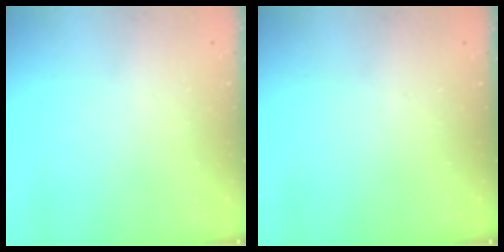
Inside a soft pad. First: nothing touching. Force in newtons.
{"total": 0.0}